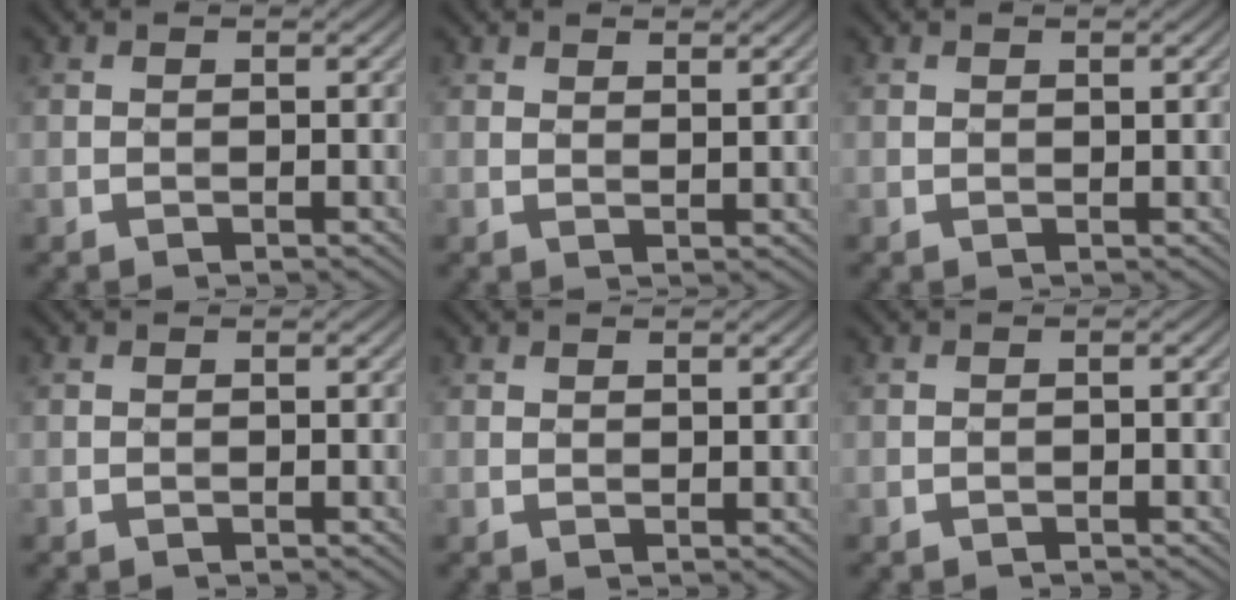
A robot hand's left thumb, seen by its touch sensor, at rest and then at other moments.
{"total": 2.4, "force": [1.9, 0.7, 1.2], "torque": [-0.016, -0.002, 0.036]}
{"total": 0.6, "force": [0.5, 0.4, 0.2], "torque": [-0.003, 0.003, 0.013]}
{"total": 0.0}
{"total": 1.5, "force": [1.1, 0.6, 0.7], "torque": [-0.009, 0.001, 0.026]}
{"total": 0.5, "force": [-0.5, -0.1, 0.0], "torque": [0.002, 0.002, -0.010]}